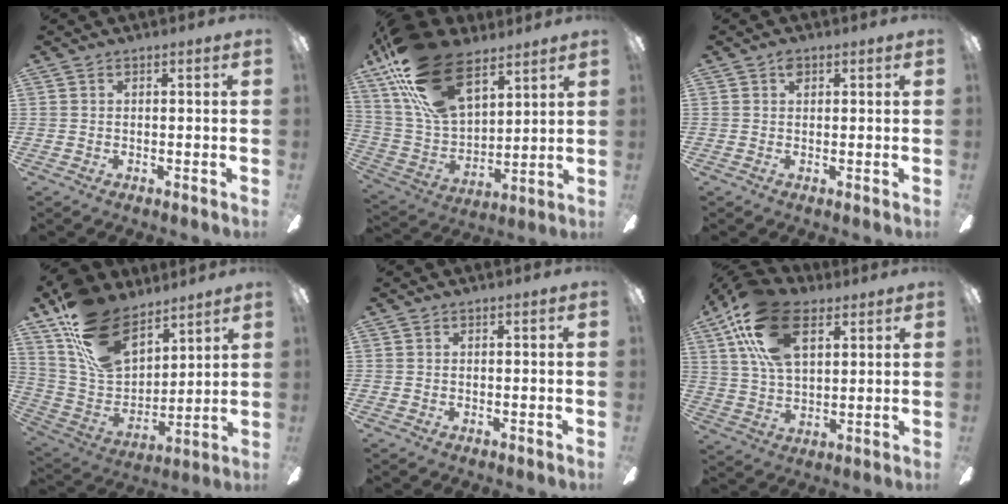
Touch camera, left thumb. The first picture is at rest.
{"total": 24.9, "force": [14.9, 12.9, 15.3], "torque": [-0.320, -0.068, 0.269]}
{"total": 1.9, "force": [1.0, 1.2, 1.1], "torque": [-0.016, -0.001, 0.017]}
{"total": 20.0, "force": [13.4, 11.0, 10.0], "torque": [-0.192, -0.067, 0.254]}
{"total": 0.0}
{"total": 20.7, "force": [9.8, 11.3, 14.4], "torque": [-0.292, -0.015, 0.172]}